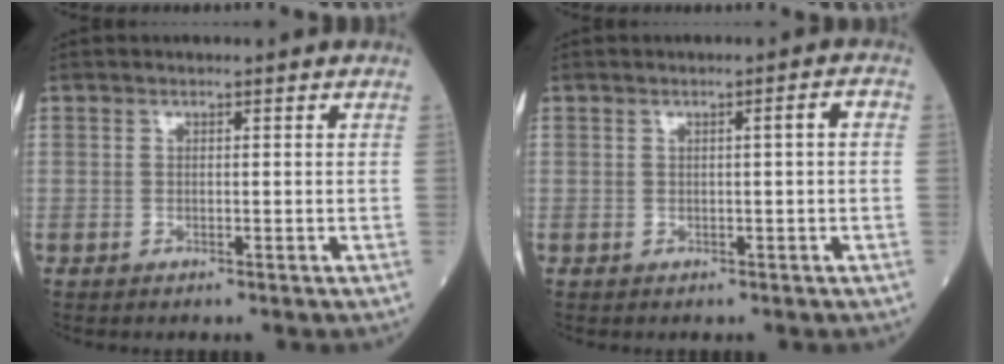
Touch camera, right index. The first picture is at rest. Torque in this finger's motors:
{"motor_torque": [0.34, 0.17, 0.05, 0.03]}